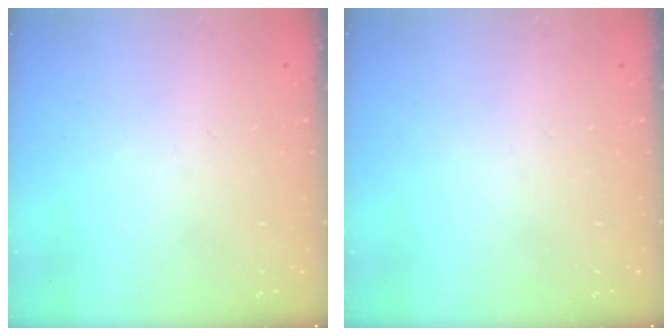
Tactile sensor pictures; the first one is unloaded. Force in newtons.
{"total": 0.0}